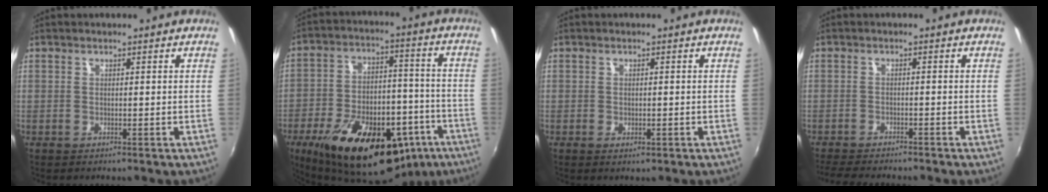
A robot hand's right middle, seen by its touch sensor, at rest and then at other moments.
{"total": 28.9, "force": [-15.9, 14.5, 19.3], "torque": [-0.340, -0.008, -0.215]}
{"total": 1.4, "force": [-0.6, 1.0, 0.9], "torque": [-0.013, -0.004, -0.010]}
{"total": 7.6, "force": [-6.9, 0.9, 3.1], "torque": [-0.076, -0.020, -0.111]}